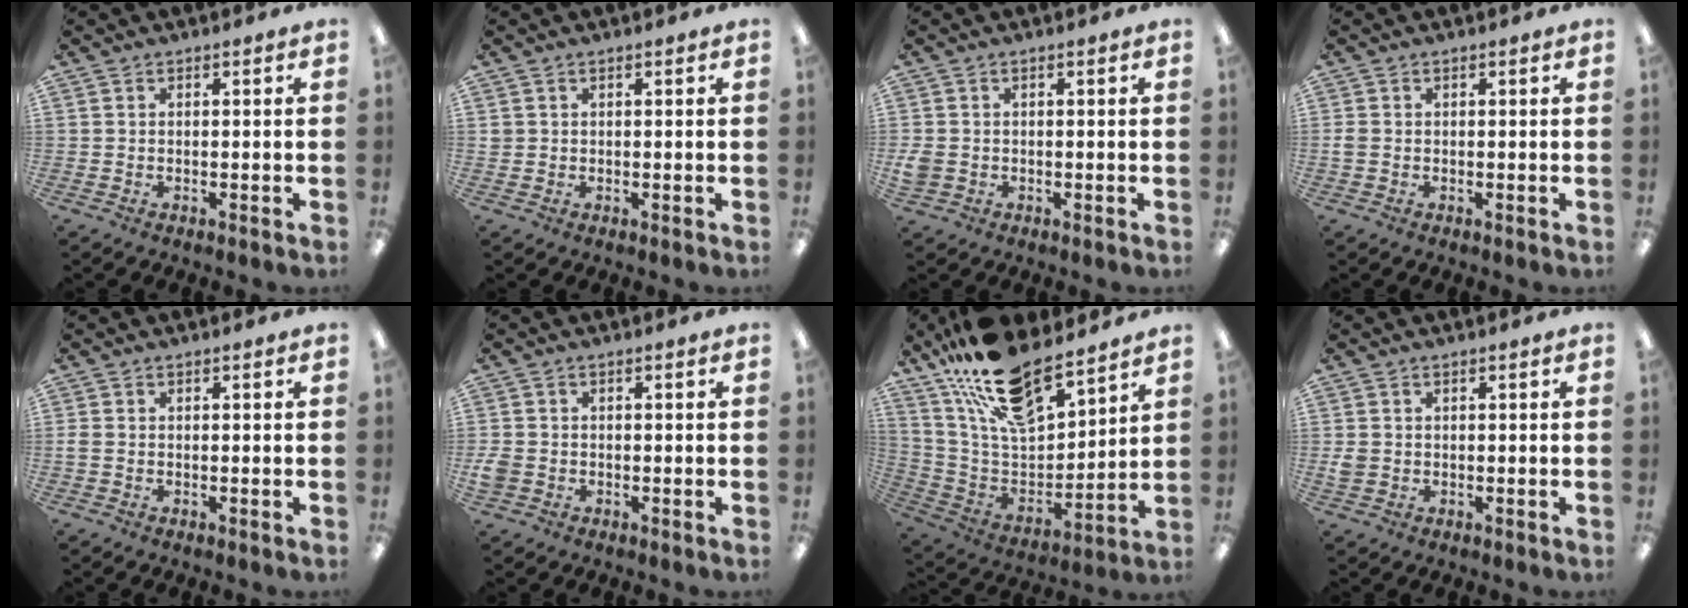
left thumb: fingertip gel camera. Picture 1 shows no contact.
{"total": 0.8, "force": [0.2, 0.8, 0.1], "torque": [-0.003, 0.004, 0.004]}
{"total": 2.8, "force": [-0.4, 2.4, 1.4], "torque": [-0.022, 0.006, -0.006]}
{"total": 1.4, "force": [-0.2, 1.1, 0.9], "torque": [-0.016, 0.004, -0.004]}
{"total": 1.0, "force": [-0.1, 0.7, 0.7], "torque": [-0.015, 0.004, -0.003]}
{"total": 2.8, "force": [-0.7, 2.3, 1.3], "torque": [-0.027, 0.002, -0.014]}
{"total": 21.4, "force": [16.6, 7.9, 10.8], "torque": [-0.207, -0.098, 0.296]}
{"total": 2.2, "force": [0.0, 1.9, 1.1], "torque": [-0.012, 0.003, -0.003]}